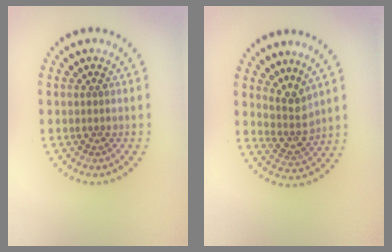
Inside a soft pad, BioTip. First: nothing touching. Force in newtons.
{"total": 2.7, "press": 2.1, "slide": 1.8}